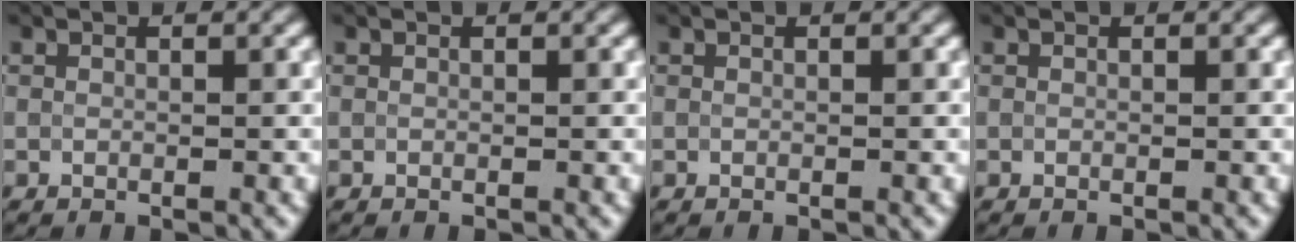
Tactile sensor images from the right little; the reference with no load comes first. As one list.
[{"total": 0.0}, {"total": 0.0}, {"total": 0.0}]